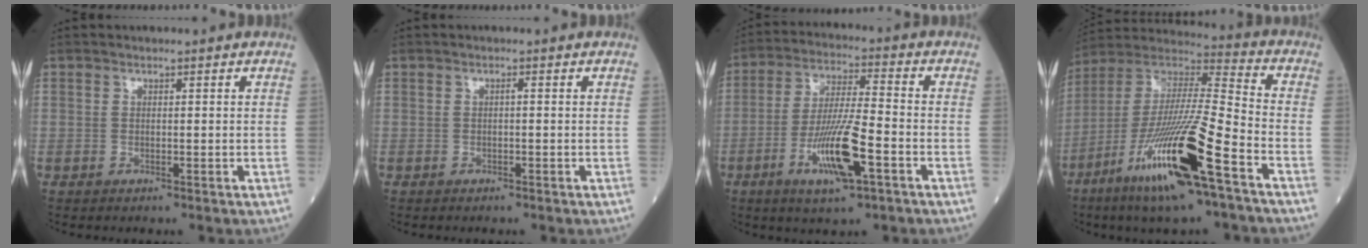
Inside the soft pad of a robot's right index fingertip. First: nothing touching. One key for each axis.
{"total": 0.9, "fx": -0.2, "fy": 0.5, "fz": 0.8, "tx": -0.021, "ty": 0.001, "tz": -0.005}
{"total": 12.3, "fx": -5.0, "fy": 2.0, "fz": 11.1, "tx": -0.217, "ty": -0.010, "tz": -0.088}
{"total": 23.3, "fx": -11.3, "fy": 2.2, "fz": 20.3, "tx": -0.414, "ty": -0.055, "tz": -0.213}